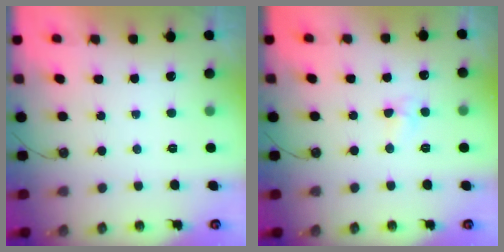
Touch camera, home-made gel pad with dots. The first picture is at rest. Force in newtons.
{"total": 4.7, "press": 4.7, "slide": 0.7}